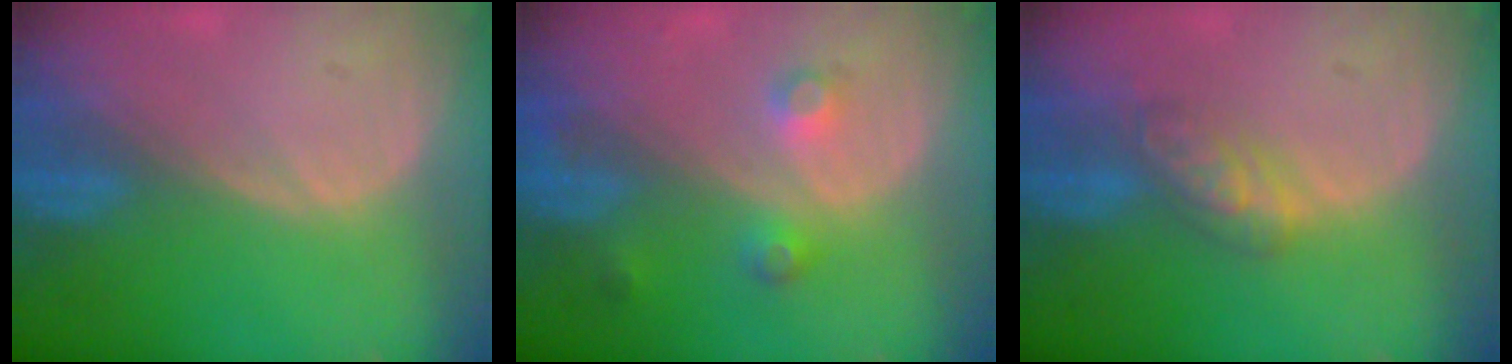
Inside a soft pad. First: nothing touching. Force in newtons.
{"total": 3.8, "press": 3.5, "slide": 1.4}
{"total": 4.5, "press": 4.5, "slide": 0.3}